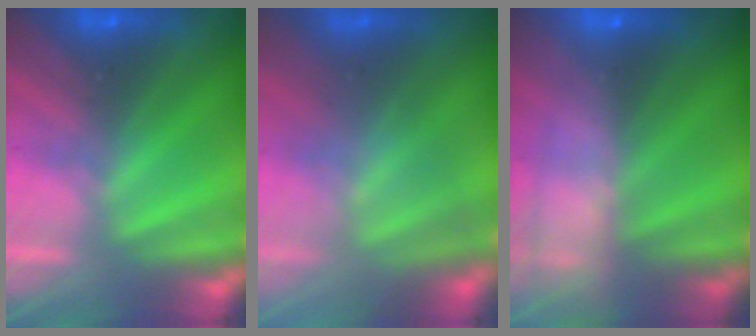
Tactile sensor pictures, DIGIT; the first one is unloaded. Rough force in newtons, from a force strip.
{"total": 3.3}
{"total": 5.8}